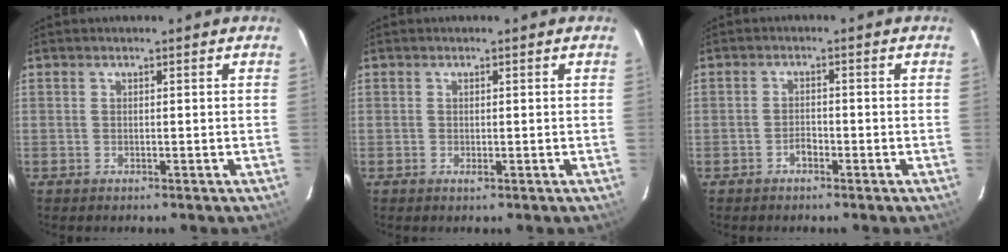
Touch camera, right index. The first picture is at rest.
{"total": 0.6, "force": [-0.2, 0.3, 0.4], "torque": [-0.009, -0.002, -0.002]}
{"total": 1.7, "force": [-1.3, 0.9, 0.7], "torque": [-0.014, 0.003, -0.022]}